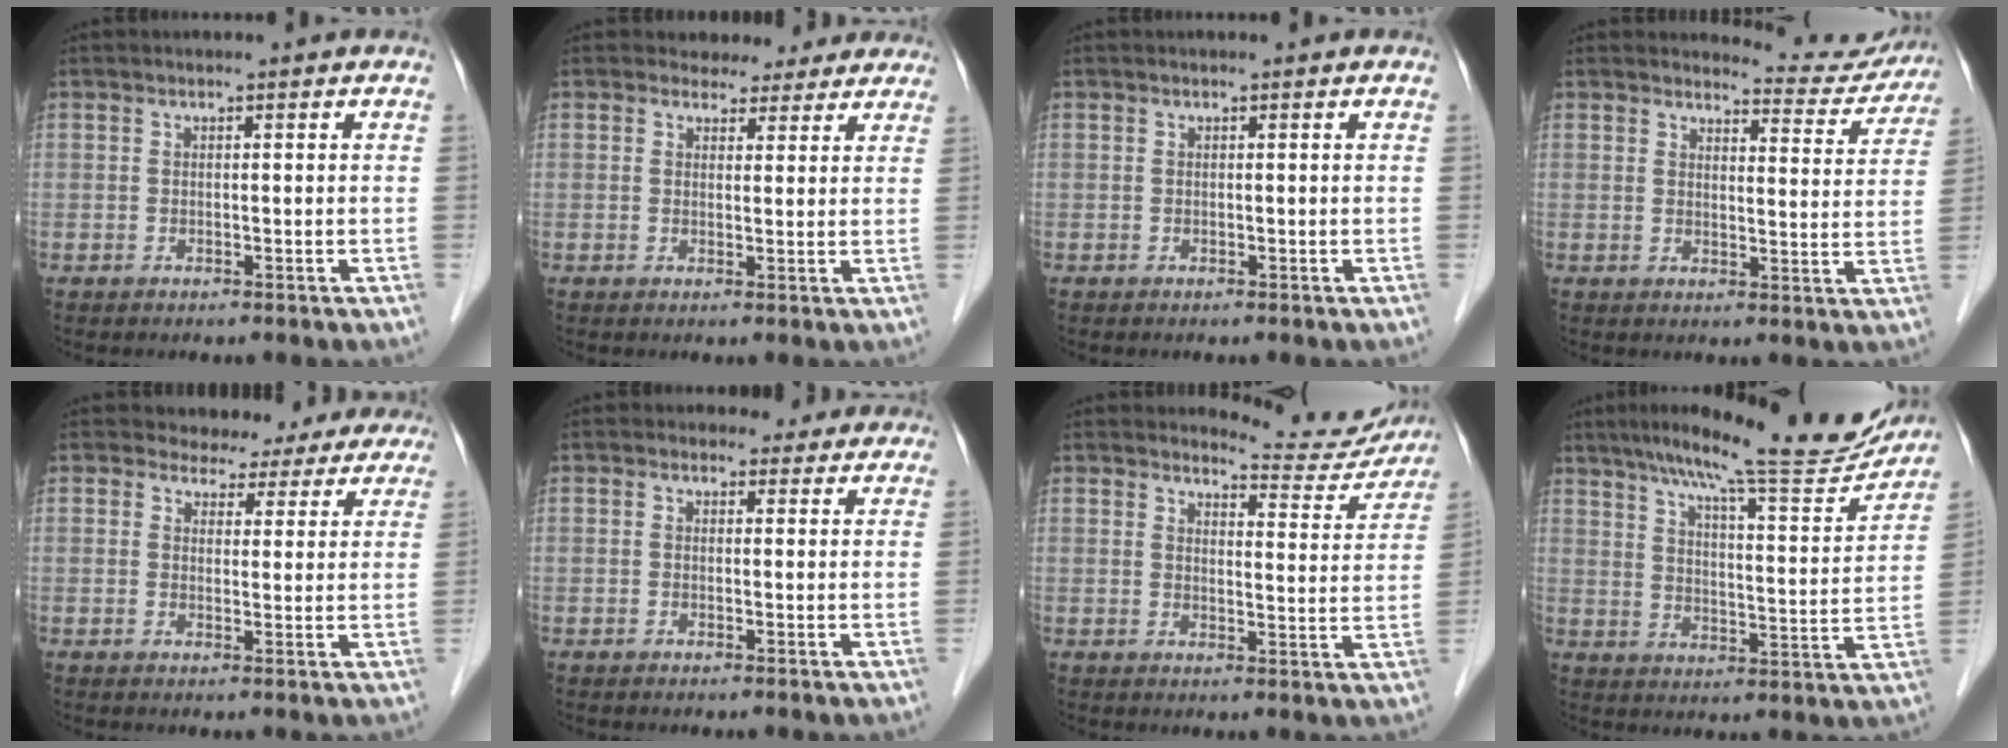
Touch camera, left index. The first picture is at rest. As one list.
[{"total": 5.5, "force": [4.9, 2.6, 0.3], "torque": [0.008, 0.004, 0.046]}, {"total": 0.0}, {"total": 8.1, "force": [8.0, 1.3, -0.4], "torque": [0.013, -0.028, 0.084]}, {"total": 10.9, "force": [10.0, 4.2, 1.2], "torque": [0.018, -0.002, 0.094]}, {"total": 3.6, "force": [3.2, 1.8, 0.1], "torque": [0.010, 0.003, 0.027]}, {"total": 9.6, "force": [9.5, 1.4, -0.2], "torque": [0.012, -0.037, 0.104]}, {"total": 21.1, "force": [18.7, 1.7, 9.6], "torque": [-0.147, -0.027, 0.253]}]